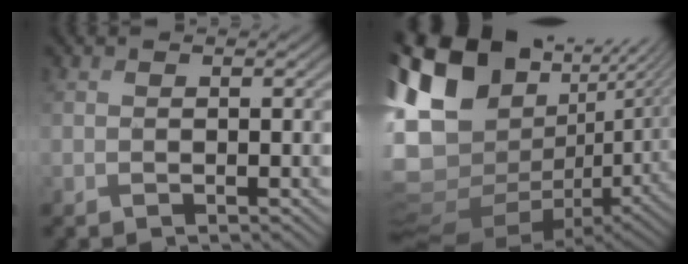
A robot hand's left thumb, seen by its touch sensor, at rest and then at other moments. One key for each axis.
{"total": 14.6, "fx": 3.3, "fy": 8.4, "fz": 11.6, "tx": -0.273, "ty": -0.001, "tz": 0.079}